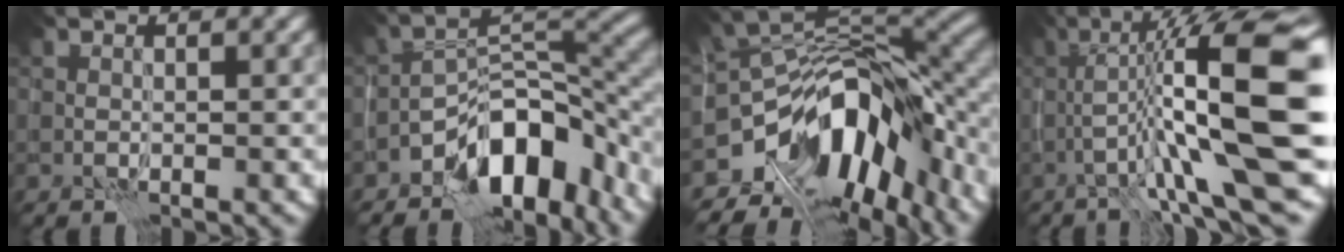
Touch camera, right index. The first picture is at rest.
{"total": 9.3, "force": [-5.8, 4.3, 6.0], "torque": [-0.072, 0.012, -0.108]}
{"total": 13.5, "force": [-6.9, 7.4, 8.9], "torque": [-0.143, 0.012, -0.116]}
{"total": 13.9, "force": [-1.4, 2.8, 13.6], "torque": [-0.222, 0.027, -0.018]}